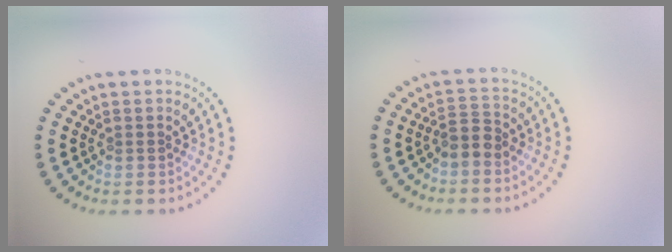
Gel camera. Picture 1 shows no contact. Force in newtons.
{"total": 1.8, "press": 1.6, "slide": 1.0}